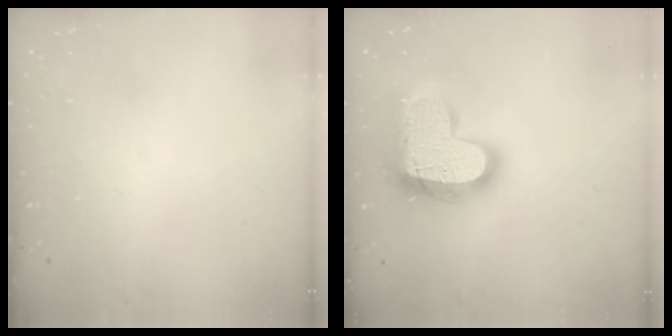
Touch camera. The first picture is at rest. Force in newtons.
{"total": 19.8, "press": 19.8, "slide": 1.5}